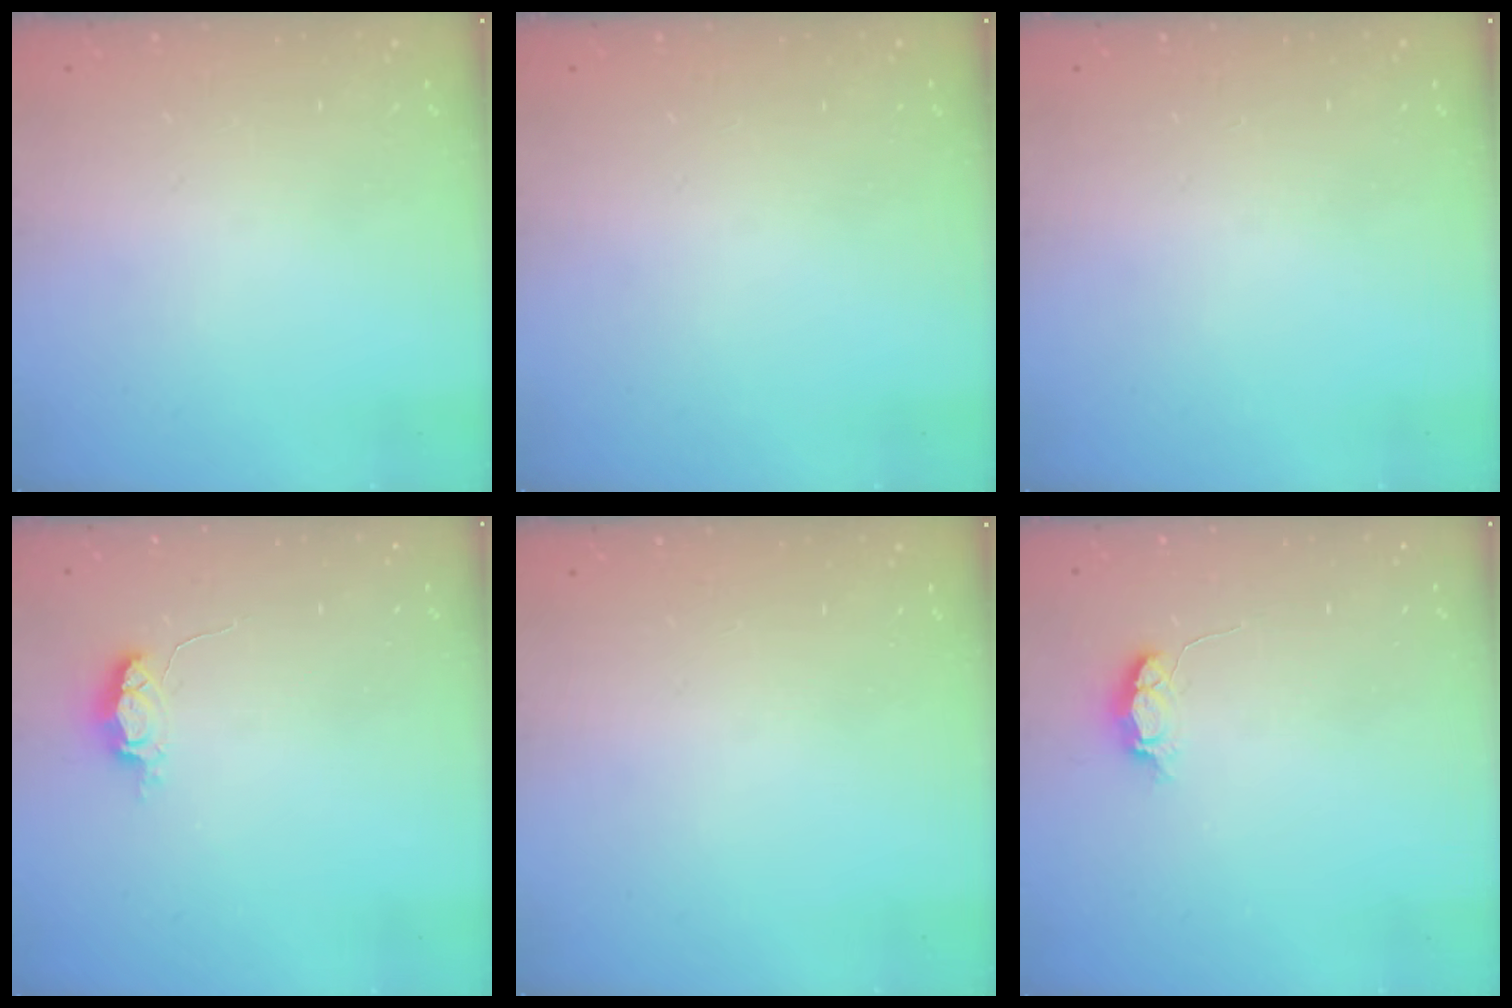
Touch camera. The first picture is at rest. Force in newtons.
{"total": 0.0}
{"total": 0.0}
{"total": 4.7, "press": 4.7, "slide": 0.4}
{"total": 0.0}
{"total": 4.3, "press": 4.2, "slide": 0.4}